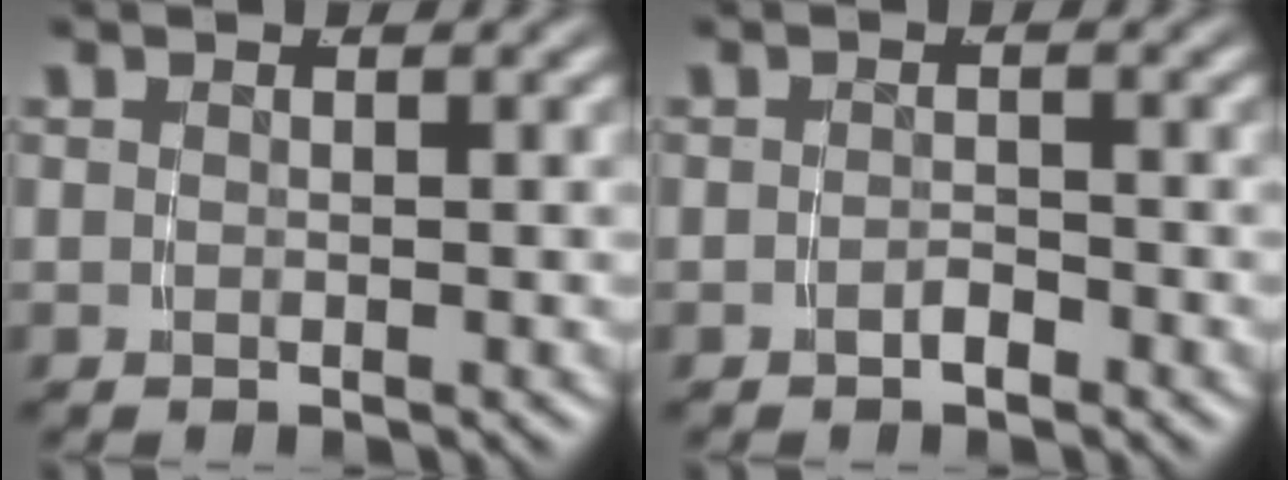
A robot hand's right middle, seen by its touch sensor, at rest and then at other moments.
{"total": 1.0, "force": [-0.9, 0.1, 0.4], "torque": [-0.002, 0.003, -0.018]}